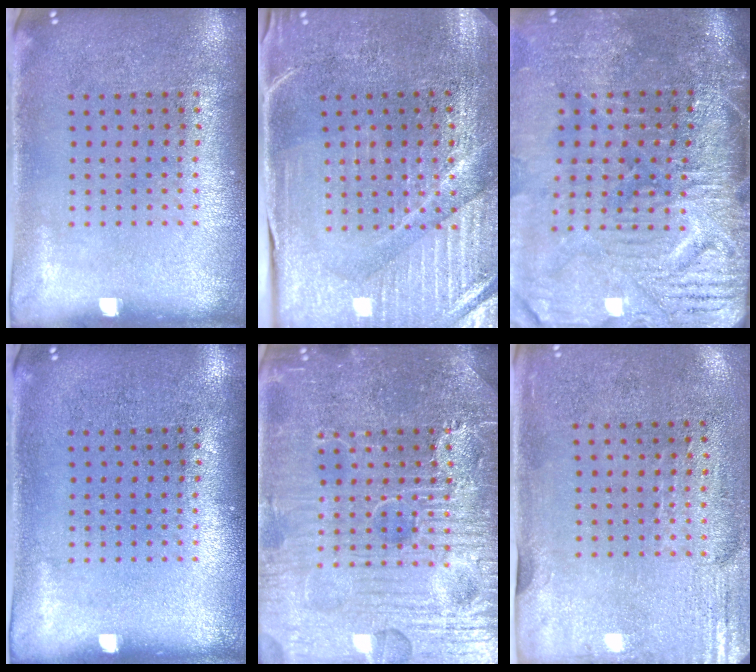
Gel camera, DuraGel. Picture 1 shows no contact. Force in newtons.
{"total": 3.8, "press": 3.8, "slide": 0.7}
{"total": 4.8, "press": 3.9, "slide": 2.7}
{"total": 0.0}
{"total": 7.8, "press": 7.7, "slide": 0.8}
{"total": 2.9, "press": 2.4, "slide": 1.6}